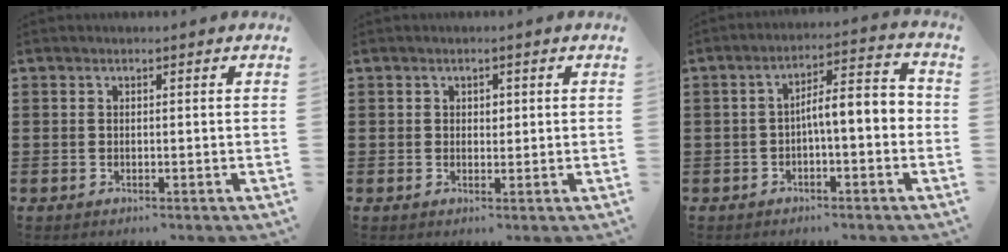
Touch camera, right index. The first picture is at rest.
{"total": 0.9, "force": [0.3, 0.7, 0.5], "torque": [-0.002, 0.001, 0.004]}
{"total": 5.3, "force": [-1.3, 1.5, 5.0], "torque": [-0.093, 0.008, -0.029]}